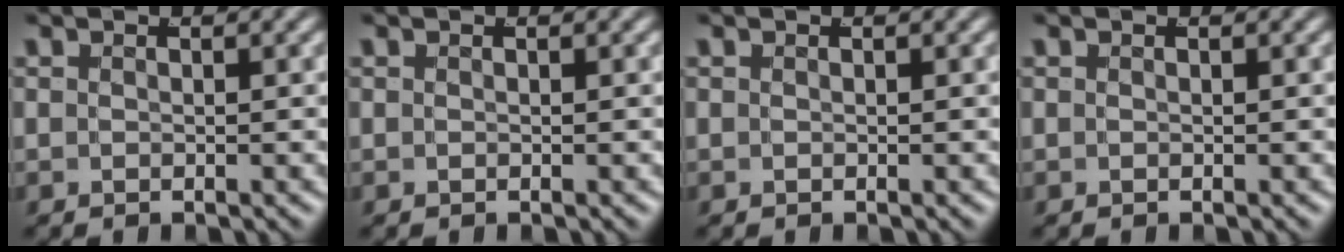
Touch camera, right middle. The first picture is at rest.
{"total": 0.0}
{"total": 0.0}
{"total": 0.0}